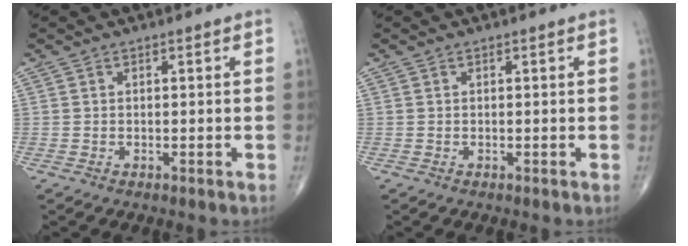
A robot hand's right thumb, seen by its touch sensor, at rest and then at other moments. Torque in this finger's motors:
{"motor_torque": [0.00, 0.00, 0.00, 0.00, 0.00]}